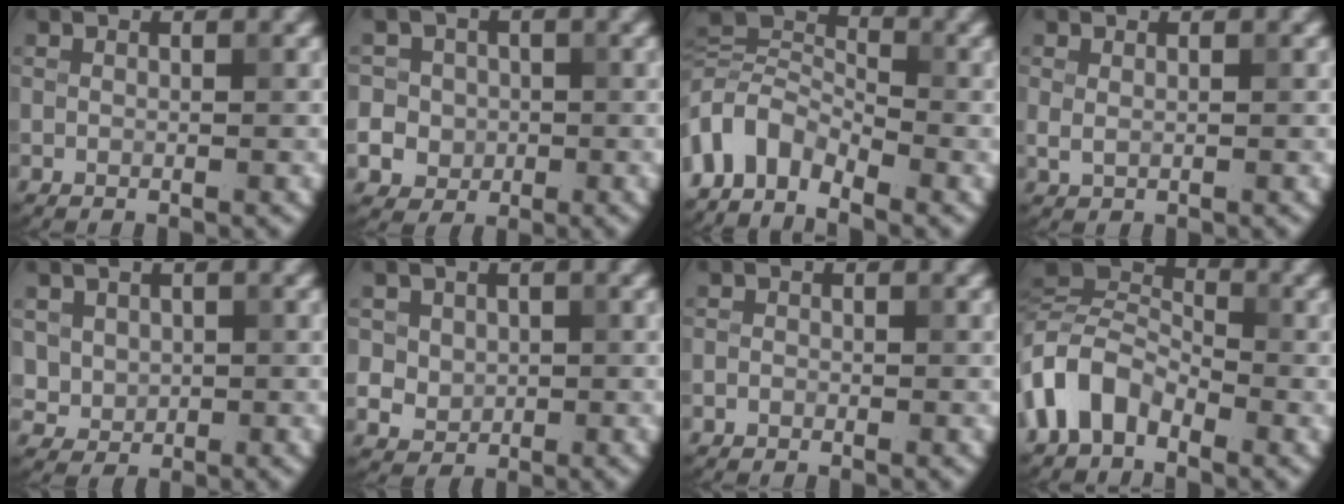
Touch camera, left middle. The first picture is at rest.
{"total": 7.5, "force": [-0.7, 7.3, 1.9], "torque": [-0.052, 0.015, -0.027]}
{"total": 5.1, "force": [-2.9, 2.9, 3.0], "torque": [-0.054, 0.008, -0.071]}
{"total": 0.9, "force": [0.1, 0.5, 0.7], "torque": [-0.018, 0.001, 0.004]}
{"total": 2.8, "force": [0.9, 2.4, 1.0], "torque": [-0.032, -0.003, 0.034]}
{"total": 3.4, "force": [1.0, 3.0, 1.3], "torque": [-0.026, 0.004, 0.024]}
{"total": 0.6, "force": [-0.4, 0.4, 0.1], "torque": [0.001, -0.001, -0.007]}
{"total": 6.2, "force": [-2.7, 4.0, 4.0], "torque": [-0.083, 0.011, -0.072]}